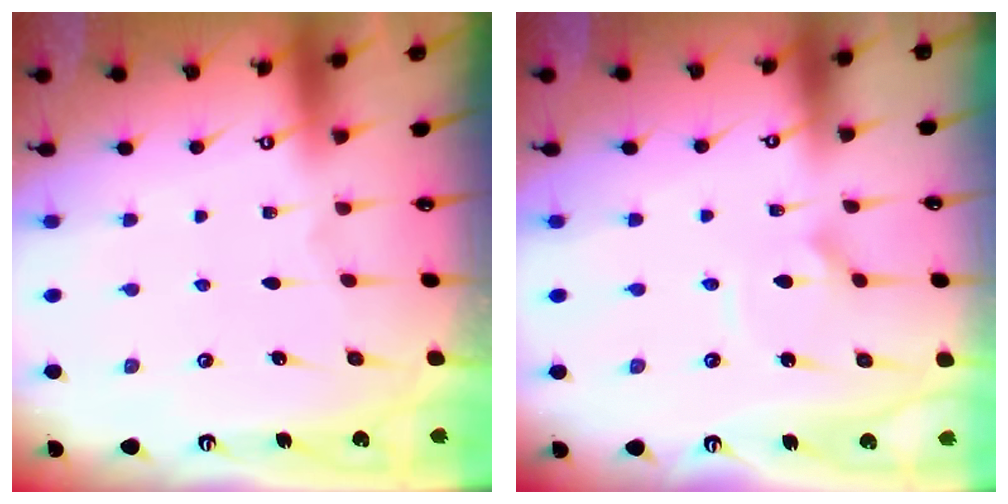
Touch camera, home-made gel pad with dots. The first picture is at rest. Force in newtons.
{"total": 2.7, "press": 2.7, "slide": 0.4}